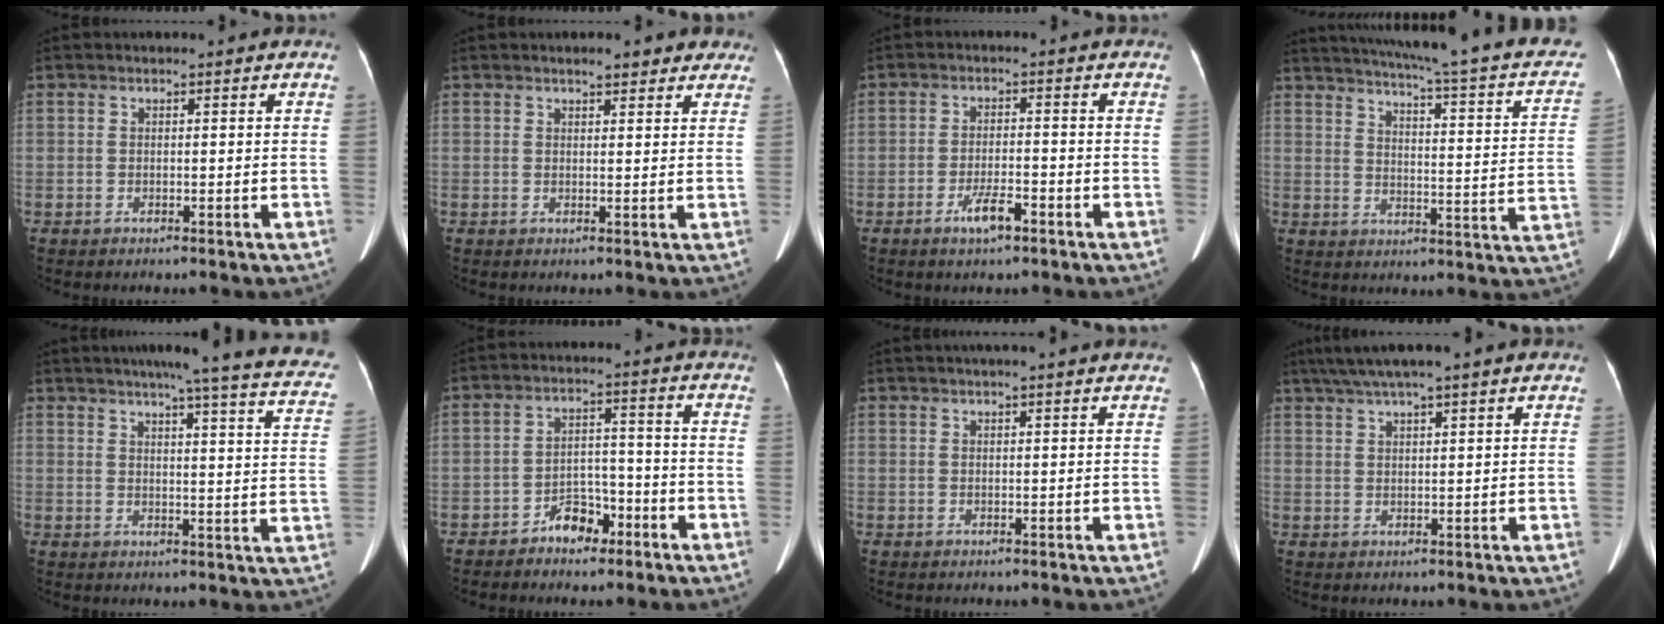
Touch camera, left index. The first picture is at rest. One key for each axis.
{"total": 4.0, "fx": 3.2, "fy": 1.2, "fz": 1.9, "tx": -0.014, "ty": 0.012, "tz": 0.035}
{"total": 3.9, "fx": -2.4, "fy": 0.8, "fz": 2.9, "tx": -0.056, "ty": -0.002, "tz": -0.043}
{"total": 24.3, "fx": 19.4, "fy": 2.6, "fz": 14.4, "tx": -0.206, "ty": -0.025, "tz": 0.222}
{"total": 24.2, "fx": 20.8, "fy": 1.3, "fz": 12.4, "tx": -0.164, "ty": -0.043, "tz": 0.228}
{"total": 5.0, "fx": -3.5, "fy": 2.7, "fz": 2.4, "tx": -0.037, "ty": 0.018, "tz": -0.057}
{"total": 5.4, "fx": 4.6, "fy": -0.5, "fz": 2.8, "tx": -0.032, "ty": 0.030, "tz": 0.055}
{"total": 7.9, "fx": 6.0, "fy": -0.5, "fz": 5.1, "tx": -0.090, "ty": 0.039, "tz": 0.096}